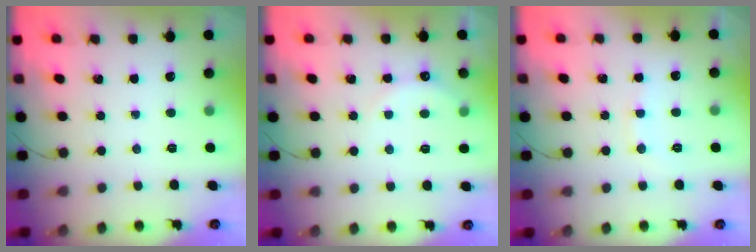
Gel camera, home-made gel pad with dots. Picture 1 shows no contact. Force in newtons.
{"total": 6.2, "press": 6.1, "slide": 1.3}
{"total": 7.3, "press": 7.1, "slide": 1.3}